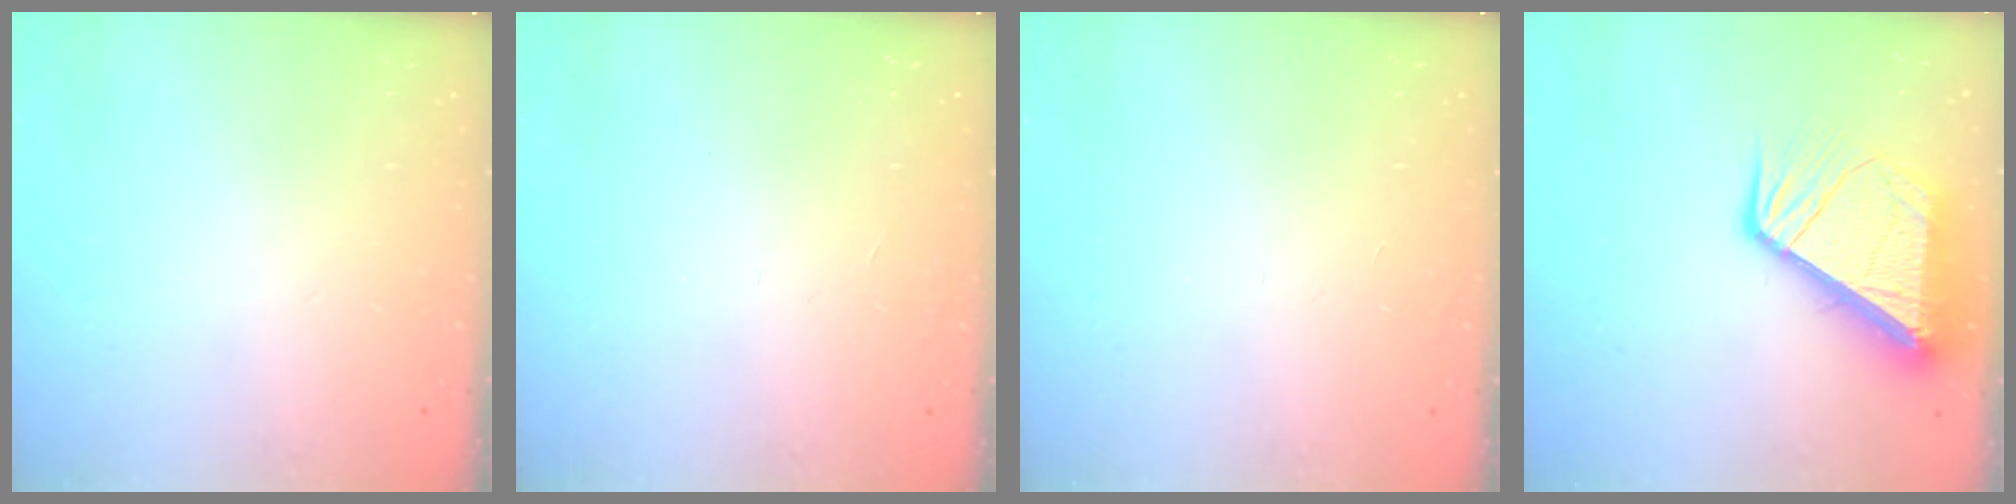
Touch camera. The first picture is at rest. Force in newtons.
{"total": 0.0}
{"total": 0.0}
{"total": 13.2, "press": 13.1, "slide": 1.7}